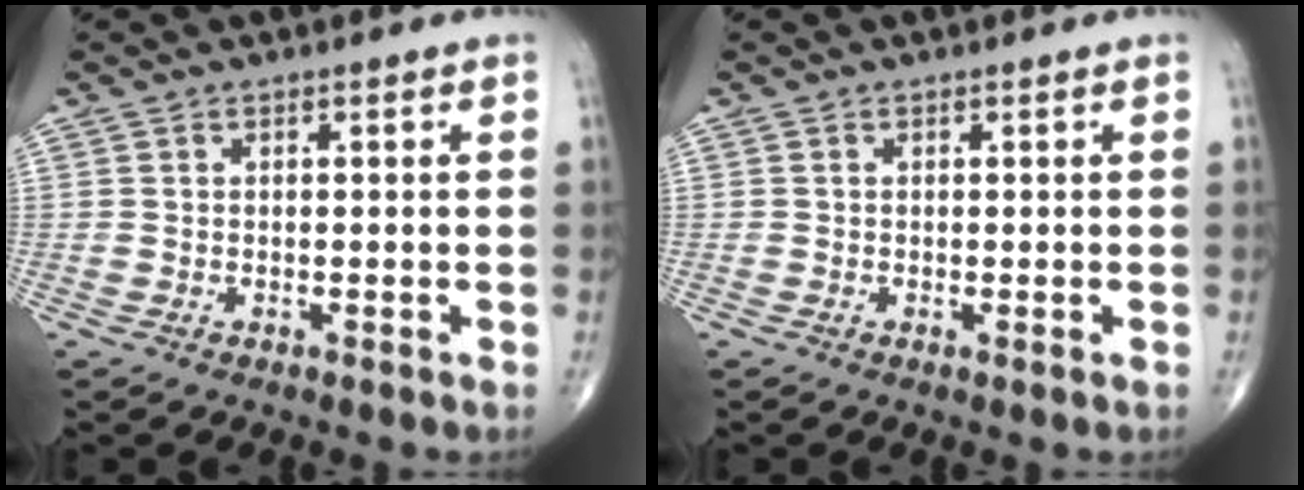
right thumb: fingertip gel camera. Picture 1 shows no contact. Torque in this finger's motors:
{"motor_torque": [0.39, 0.06, 0.19, 0.00, 0.09]}